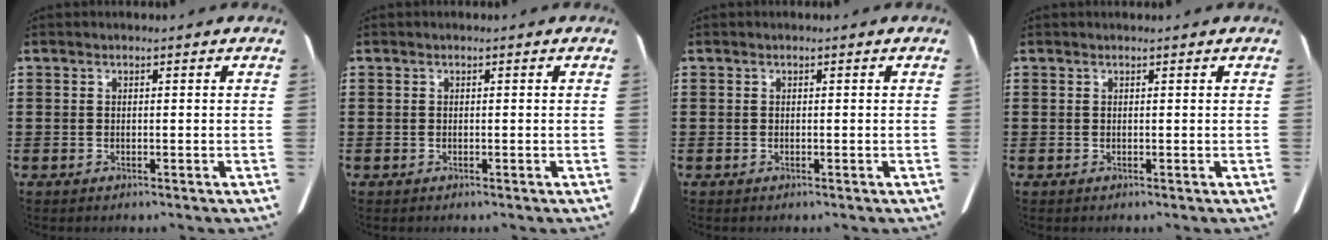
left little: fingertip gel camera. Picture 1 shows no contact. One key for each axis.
{"total": 0.0}
{"total": 0.0}
{"total": 0.0}